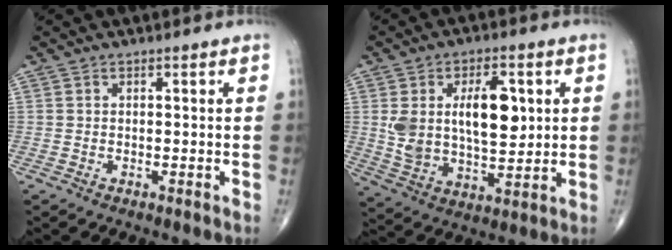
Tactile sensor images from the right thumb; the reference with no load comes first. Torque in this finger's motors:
{"motor_torque": [1.30, 1.55, 0.59, 0.43, 0.09]}